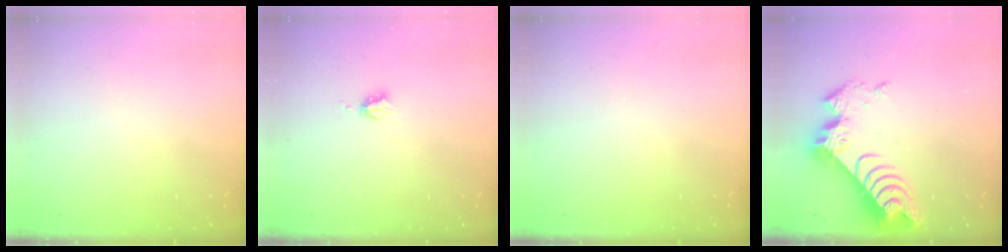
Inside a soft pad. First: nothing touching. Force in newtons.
{"total": 2.9, "press": 2.9, "slide": 0.3}
{"total": 0.0}
{"total": 10.5, "press": 10.5, "slide": 0.8}